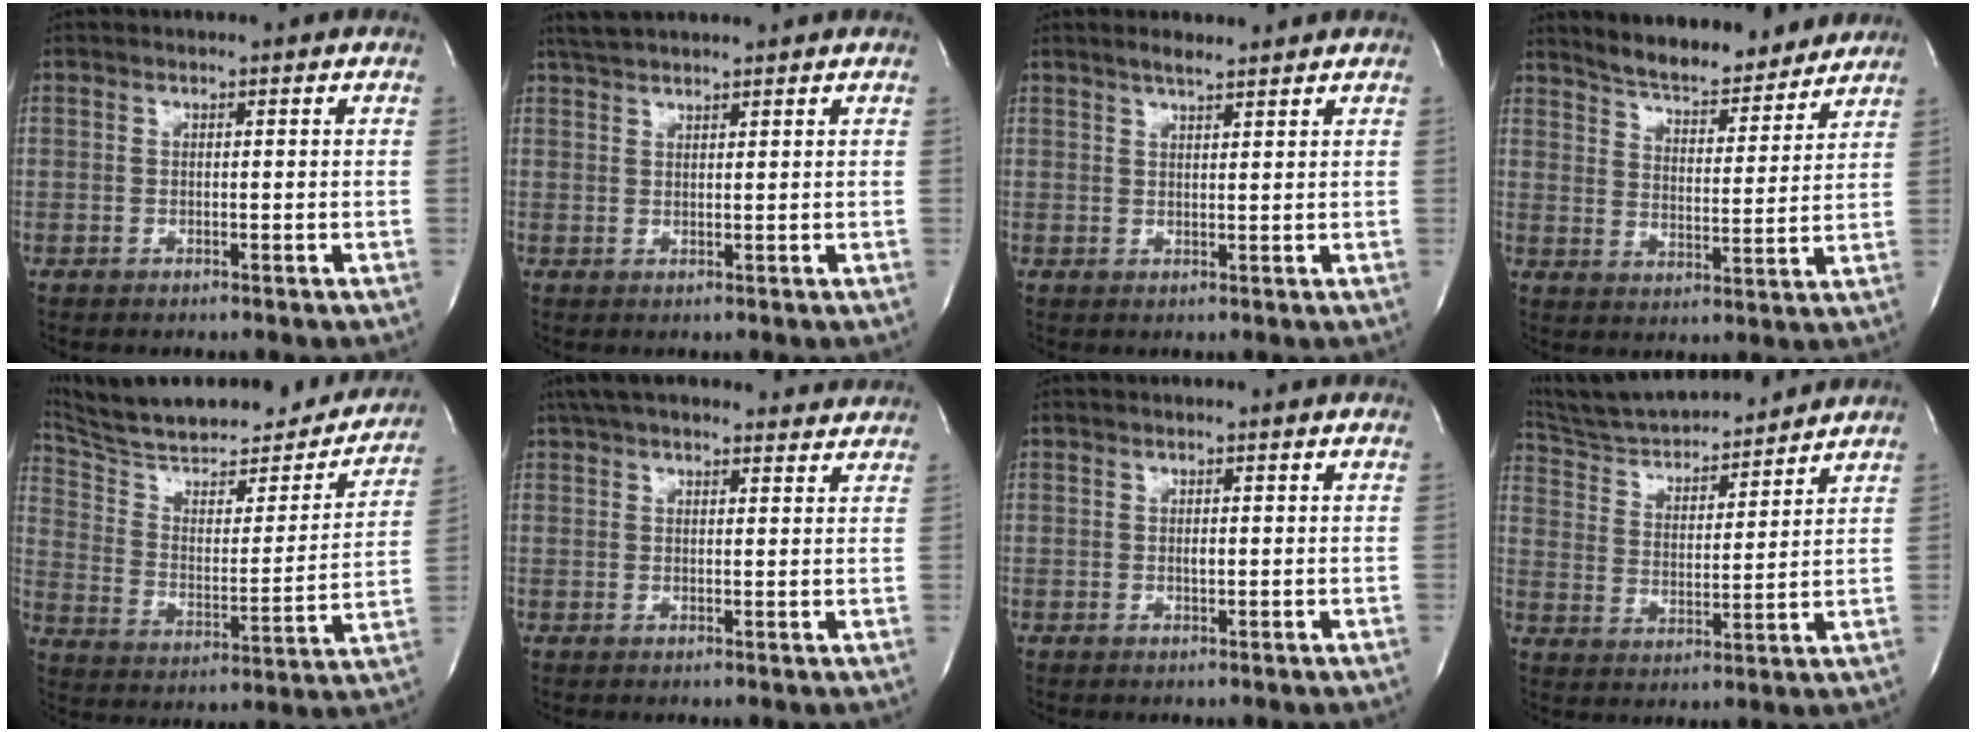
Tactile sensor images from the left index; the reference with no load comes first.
{"total": 5.0, "force": [4.5, 0.2, 2.0], "torque": [-0.036, 0.030, 0.084]}
{"total": 3.5, "force": [3.1, 0.4, 1.5], "torque": [-0.029, 0.014, 0.052]}
{"total": 12.0, "force": [11.2, 2.6, 3.4], "torque": [-0.047, 0.000, 0.165]}
{"total": 29.8, "force": [25.9, 7.1, 12.8], "torque": [-0.210, -0.024, 0.355]}
{"total": 15.0, "force": [13.4, 3.5, 5.7], "torque": [-0.081, 0.042, 0.180]}
{"total": 0.7, "force": [0.2, 0.2, 0.6], "torque": [-0.014, -0.001, 0.003]}
{"total": 16.7, "force": [15.6, 2.6, 5.3], "torque": [-0.092, 0.014, 0.258]}